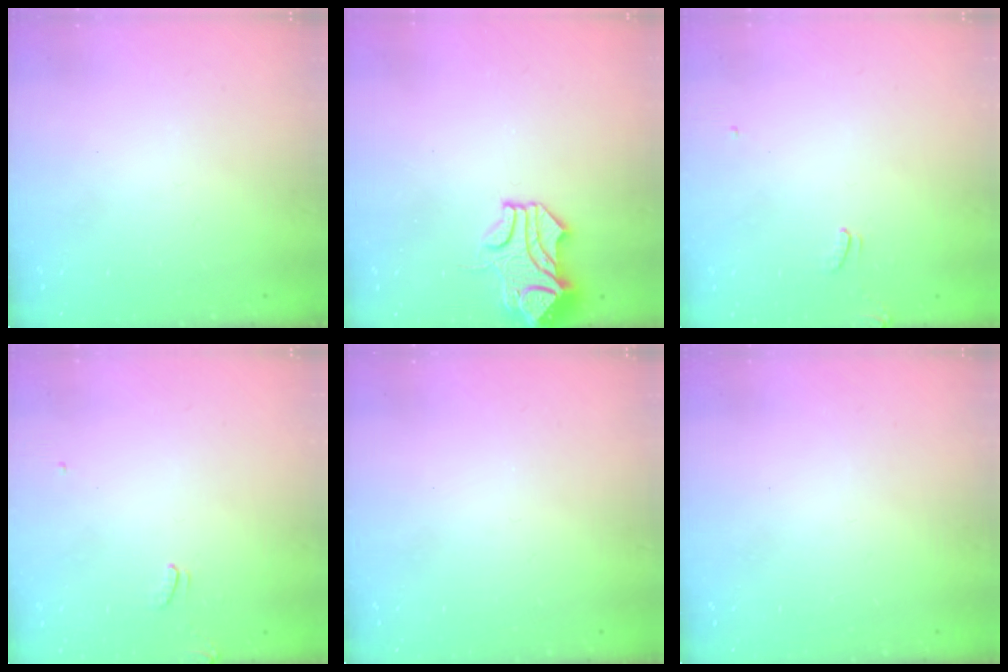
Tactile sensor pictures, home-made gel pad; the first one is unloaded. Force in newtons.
{"total": 1.6, "press": 0.9, "slide": 1.3}
{"total": 0.5, "press": 0.1, "slide": 0.5}
{"total": 0.5, "press": 0.1, "slide": 0.5}
{"total": 0.0}
{"total": 0.0}